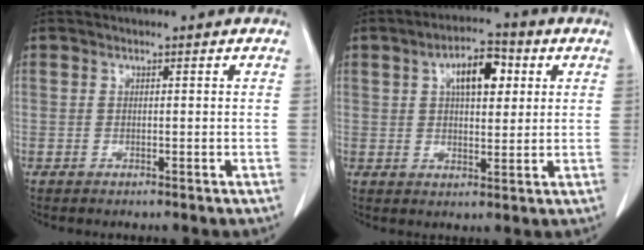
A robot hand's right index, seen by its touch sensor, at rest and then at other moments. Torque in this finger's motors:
{"motor_torque": [0.47, 0.37, 0.13, 0.11]}